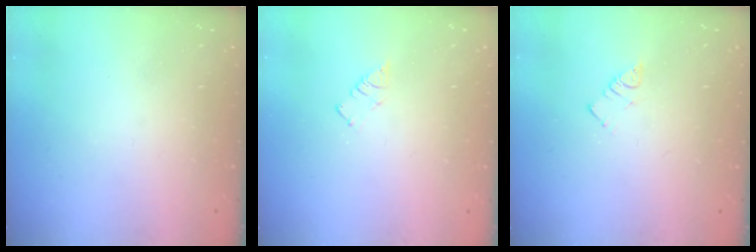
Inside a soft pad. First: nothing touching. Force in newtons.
{"total": 2.9, "press": 2.9, "slide": 0.4}
{"total": 2.5, "press": 2.5, "slide": 0.1}